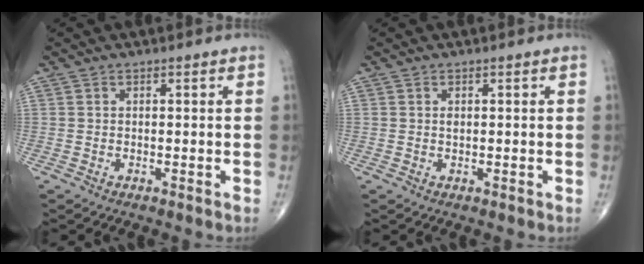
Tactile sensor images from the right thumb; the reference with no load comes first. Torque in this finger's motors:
{"motor_torque": [0.59, -0.17, 0.13, -0.33, -0.02]}